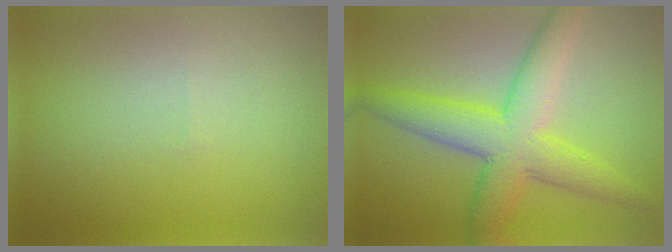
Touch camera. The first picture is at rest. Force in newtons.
{"total": 7.1, "press": 7.1, "slide": 0.2}